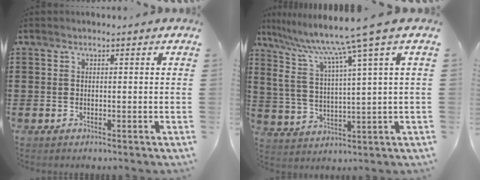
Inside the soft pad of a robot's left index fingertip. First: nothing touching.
{"total": 9.9, "force": [7.1, -0.7, 6.9], "torque": [-0.162, -0.045, 0.111]}